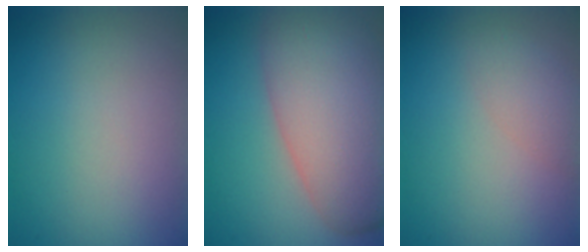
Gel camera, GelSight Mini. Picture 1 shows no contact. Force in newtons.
{"total": 11.3, "press": 11.3, "slide": 0.8}
{"total": 2.1, "press": 2.1, "slide": 0.1}